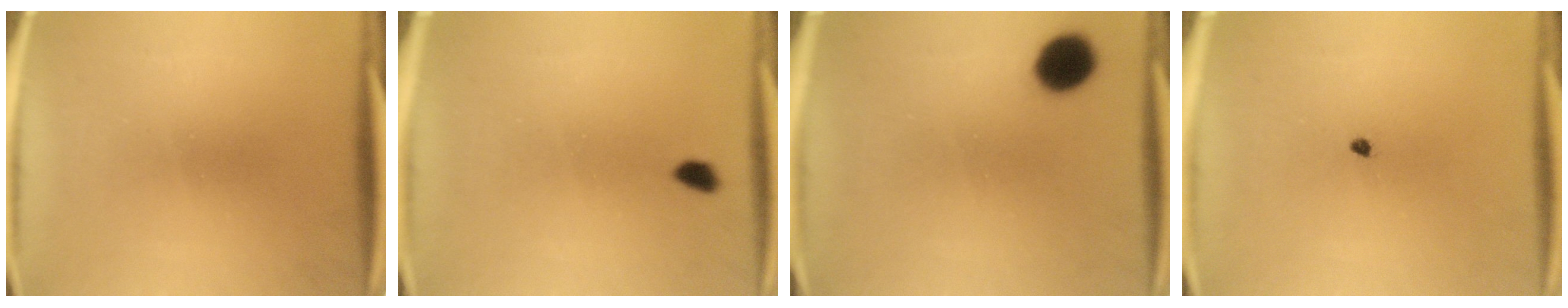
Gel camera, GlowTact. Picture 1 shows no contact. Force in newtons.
{"total": 1.7}
{"total": 7.8}
{"total": 0.7}